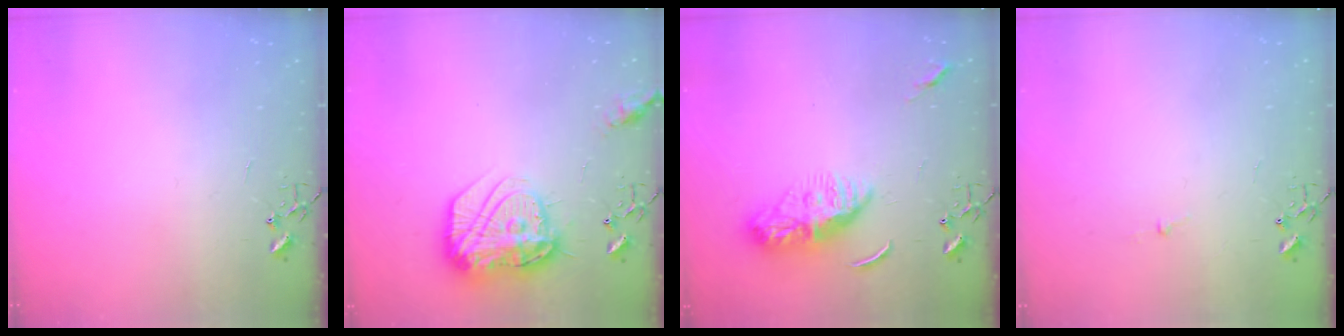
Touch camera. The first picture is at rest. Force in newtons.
{"total": 19.3, "press": 19.2, "slide": 1.6}
{"total": 12.5, "press": 12.5, "slide": 1.1}
{"total": 2.7, "press": 2.7, "slide": 0.3}